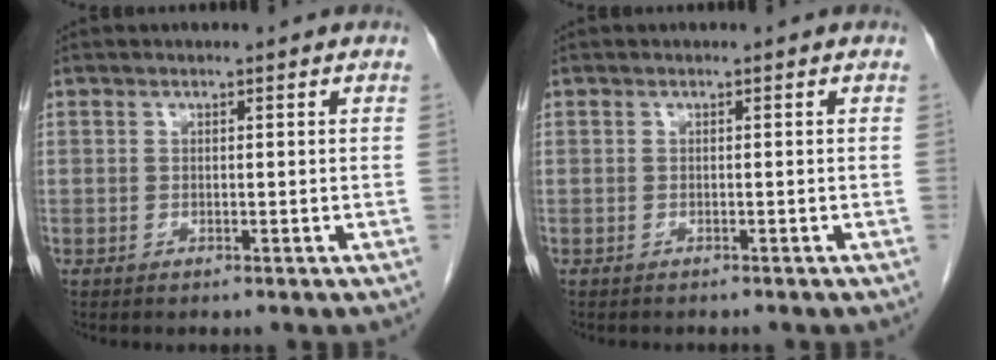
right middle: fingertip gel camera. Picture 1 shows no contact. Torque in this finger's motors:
{"motor_torque": [0.01, -0.01, 0.00, 0.01]}